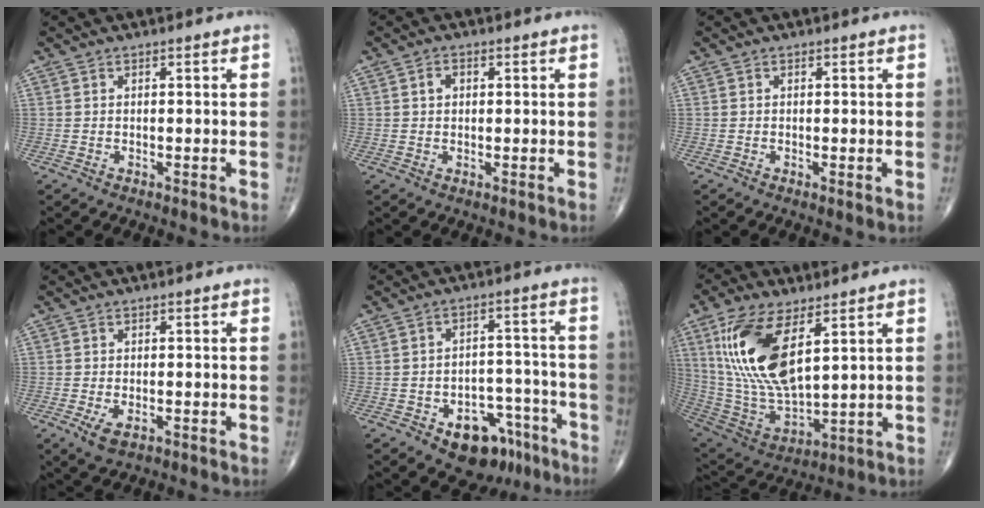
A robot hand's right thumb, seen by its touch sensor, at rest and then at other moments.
{"total": 2.0, "force": [0.5, 1.5, 1.2], "torque": [-0.018, 0.007, 0.007]}
{"total": 0.6, "force": [-0.1, 0.1, 0.6], "torque": [-0.011, -0.004, -0.003]}
{"total": 3.4, "force": [-1.4, 1.7, 2.6], "torque": [-0.046, -0.003, -0.019]}
{"total": 11.9, "force": [-7.0, 7.2, 6.3], "torque": [-0.045, 0.058, -0.092]}
{"total": 19.5, "force": [7.1, 8.5, 16.1], "torque": [-0.321, -0.029, 0.147]}